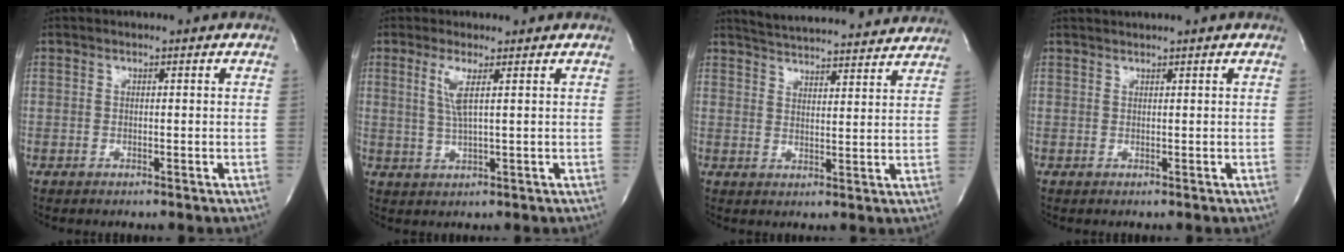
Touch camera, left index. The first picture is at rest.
{"total": 3.3, "force": [1.1, -0.2, 3.1], "torque": [-0.074, -0.008, 0.024]}
{"total": 18.1, "force": [17.2, 2.1, 5.3], "torque": [-0.086, 0.006, 0.227]}
{"total": 1.7, "force": [1.5, -0.7, 0.4], "torque": [-0.006, 0.011, 0.032]}